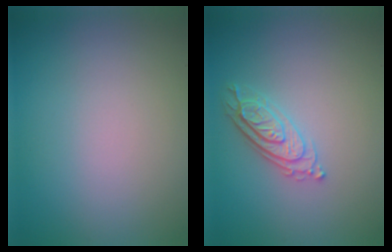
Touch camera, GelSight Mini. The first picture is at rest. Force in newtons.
{"total": 2.9, "press": 2.7, "slide": 1.0}